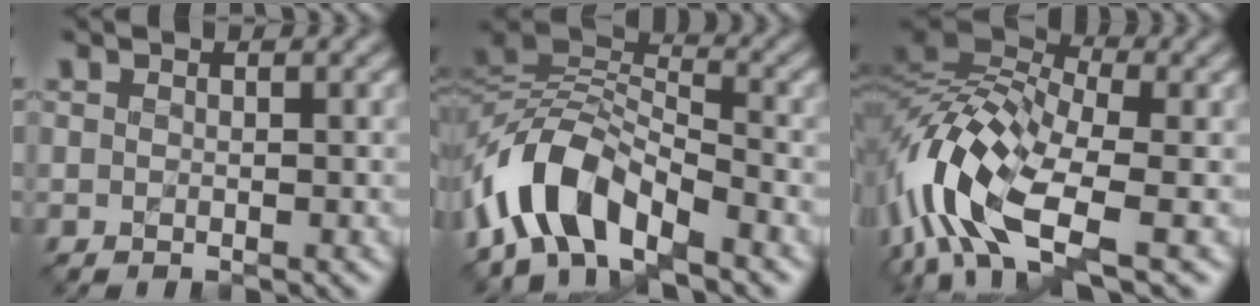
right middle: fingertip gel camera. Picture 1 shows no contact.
{"total": 7.4, "force": [-4.7, 3.4, 4.7], "torque": [-0.080, 0.011, -0.098]}
{"total": 12.8, "force": [-3.6, 6.1, 10.6], "torque": [-0.231, 0.014, -0.079]}